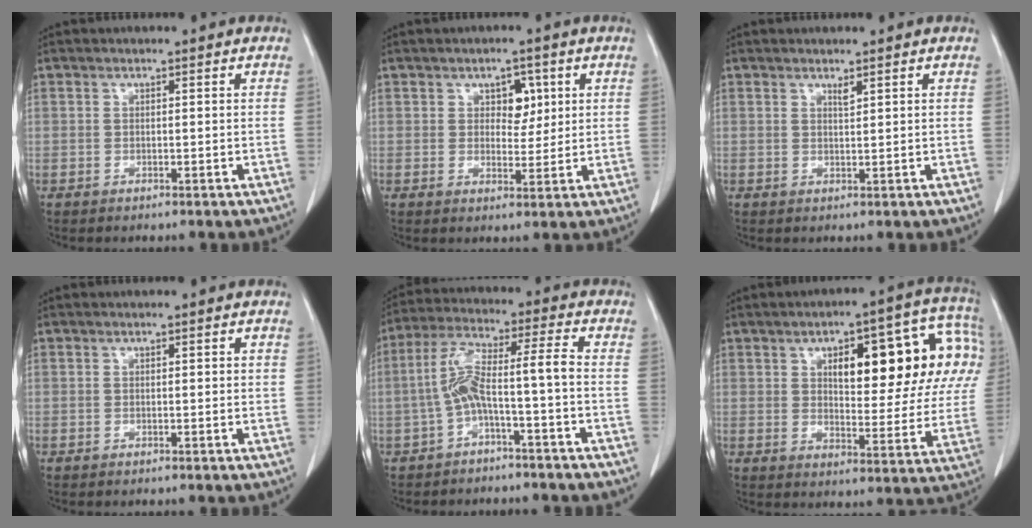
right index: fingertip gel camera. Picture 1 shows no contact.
{"total": 3.9, "force": [1.4, 2.5, 2.7], "torque": [-0.033, 0.006, 0.023]}
{"total": 0.9, "force": [0.7, 0.0, 0.5], "torque": [-0.011, -0.007, 0.013]}
{"total": 0.9, "force": [0.3, 0.3, 0.8], "torque": [-0.010, 0.001, 0.003]}
{"total": 7.6, "force": [-2.2, 0.1, 7.3], "torque": [-0.145, 0.038, -0.040]}
{"total": 20.2, "force": [5.8, 6.5, 18.2], "torque": [-0.240, 0.037, 0.076]}